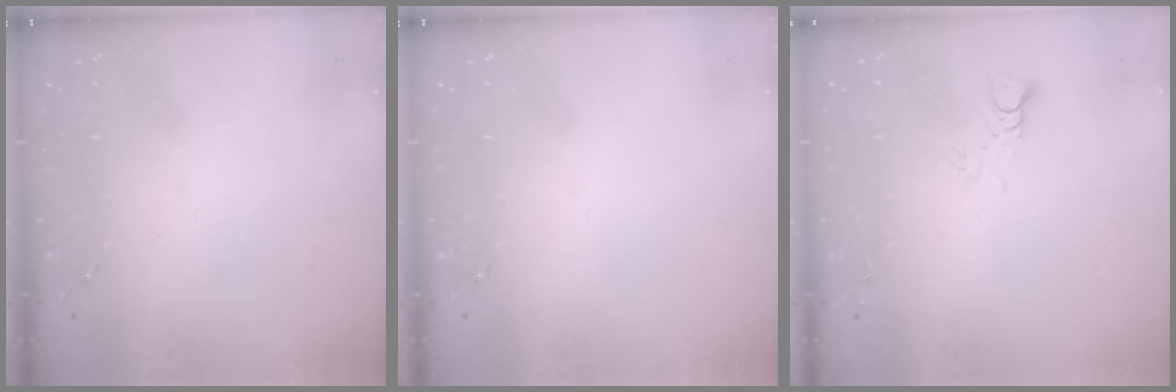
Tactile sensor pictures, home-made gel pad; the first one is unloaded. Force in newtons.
{"total": 0.0}
{"total": 2.9, "press": 2.9, "slide": 0.2}